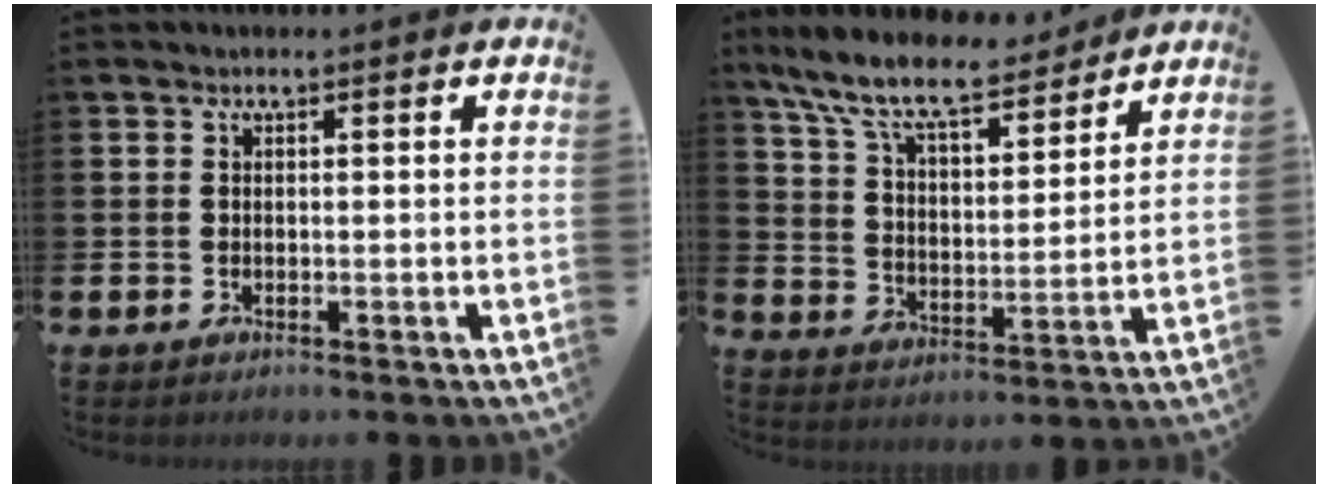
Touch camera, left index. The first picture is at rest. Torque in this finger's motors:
{"motor_torque": [0.97, -1.18, 0.95, 0.21]}